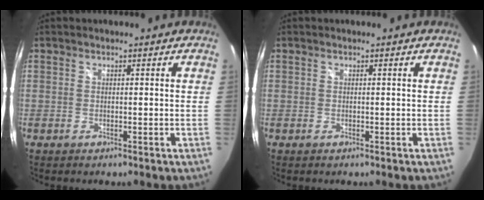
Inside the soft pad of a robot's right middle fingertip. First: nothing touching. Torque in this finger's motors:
{"motor_torque": [0.00, 0.00, 0.00, 0.00]}